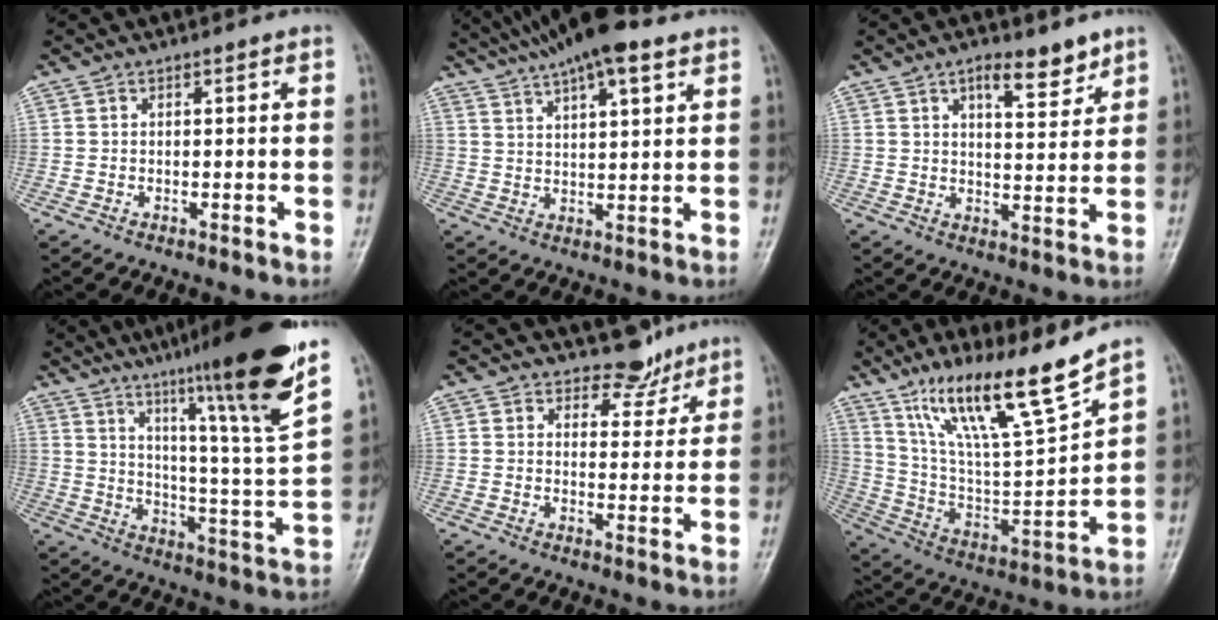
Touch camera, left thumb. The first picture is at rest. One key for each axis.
{"total": 14.4, "fx": 10.1, "fy": 3.6, "fz": 9.6, "tx": -0.153, "ty": 0.000, "tz": 0.169}
{"total": 7.1, "fx": 4.8, "fy": 2.5, "fz": 4.5, "tx": -0.049, "ty": -0.033, "tz": 0.073}
{"total": 22.5, "fx": 15.2, "fy": 0.5, "fz": 16.6, "tx": -0.230, "ty": -0.071, "tz": 0.229}
{"total": 4.8, "fx": 4.1, "fy": 2.4, "fz": 0.4, "tx": 0.021, "ty": -0.033, "tz": 0.059}
{"total": 19.1, "fx": 13.3, "fy": 2.2, "fz": 13.5, "tx": -0.216, "ty": -0.064, "tz": 0.248}